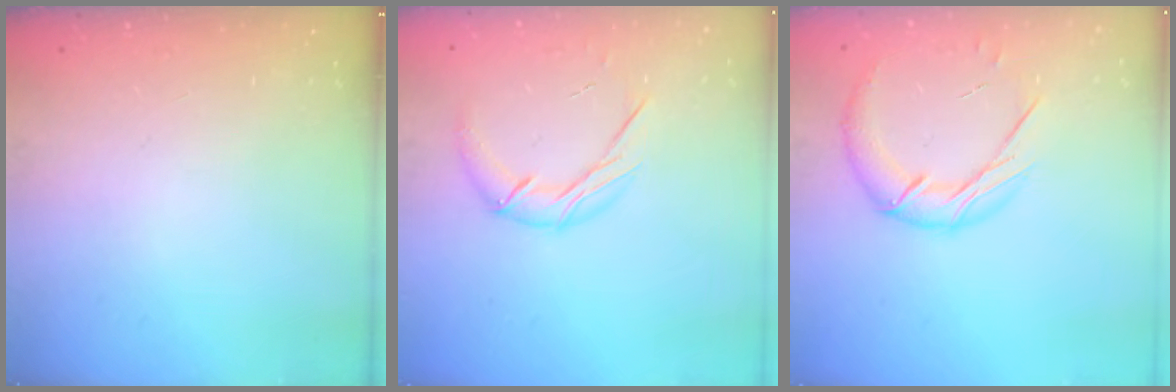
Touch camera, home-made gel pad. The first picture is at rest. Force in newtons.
{"total": 9.1, "press": 9.1, "slide": 0.6}
{"total": 13.0, "press": 12.9, "slide": 1.2}